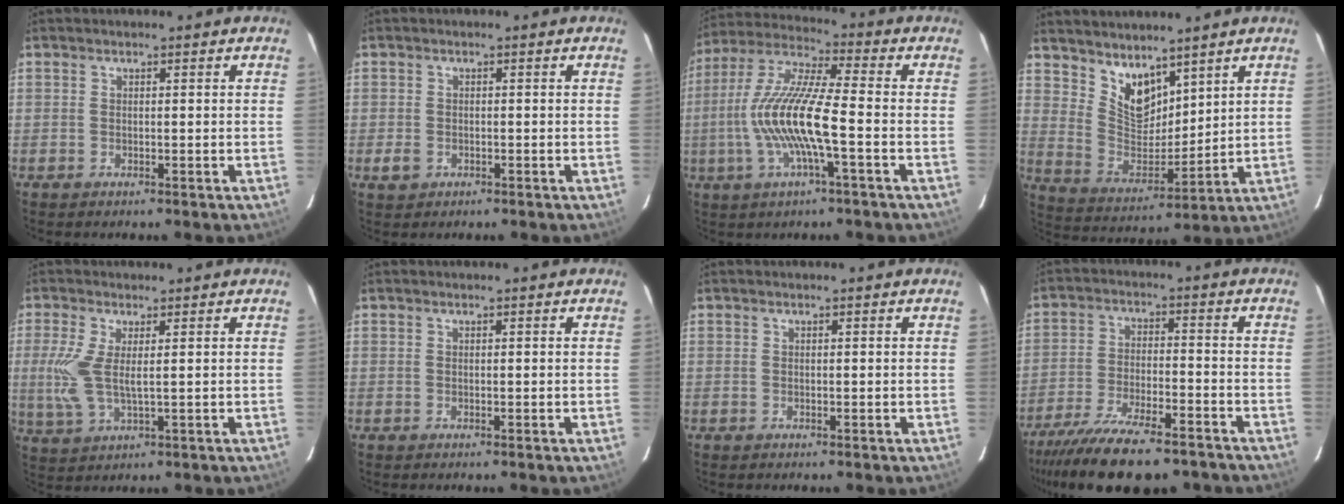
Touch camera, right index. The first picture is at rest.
{"total": 2.6, "force": [-1.1, 2.1, 1.0], "torque": [-0.021, 0.000, -0.016]}
{"total": 14.8, "force": [-3.2, 1.9, 14.3], "torque": [-0.288, 0.001, -0.064]}
{"total": 9.8, "force": [7.3, 4.9, 4.3], "torque": [-0.073, -0.004, 0.152]}
{"total": 7.4, "force": [0.8, 2.7, 6.8], "torque": [-0.160, -0.004, 0.017]}
{"total": 0.0}
{"total": 0.0}
{"total": 19.7, "force": [-16.2, 5.1, 10.0], "torque": [-0.197, -0.039, -0.251]}